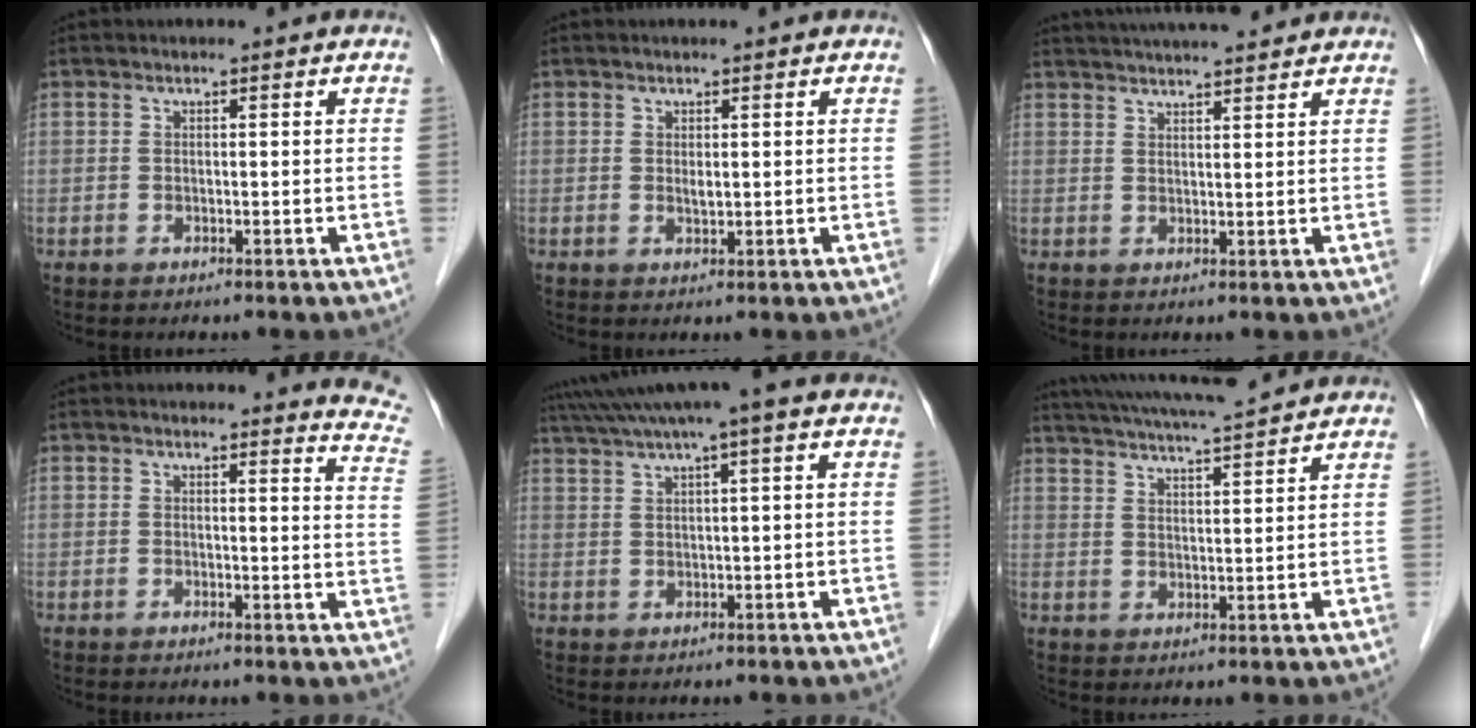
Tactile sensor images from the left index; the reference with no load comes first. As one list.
[{"total": 0.9, "force": [0.3, 0.3, 0.8], "torque": [-0.016, -0.003, 0.006]}, {"total": 11.1, "force": [10.1, 1.1, 4.4], "torque": [-0.072, 0.029, 0.144]}, {"total": 8.0, "force": [8.0, 0.3, 1.1], "torque": [0.010, -0.066, 0.050]}, {"total": 7.5, "force": [5.4, -1.0, 5.1], "torque": [-0.090, 0.036, 0.087]}, {"total": 13.0, "force": [11.9, 0.3, 5.3], "torque": [-0.103, 0.029, 0.176]}]